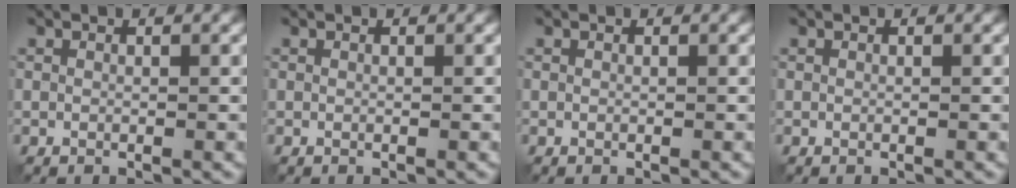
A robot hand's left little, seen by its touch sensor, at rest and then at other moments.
{"total": 0.0}
{"total": 0.0}
{"total": 0.0}